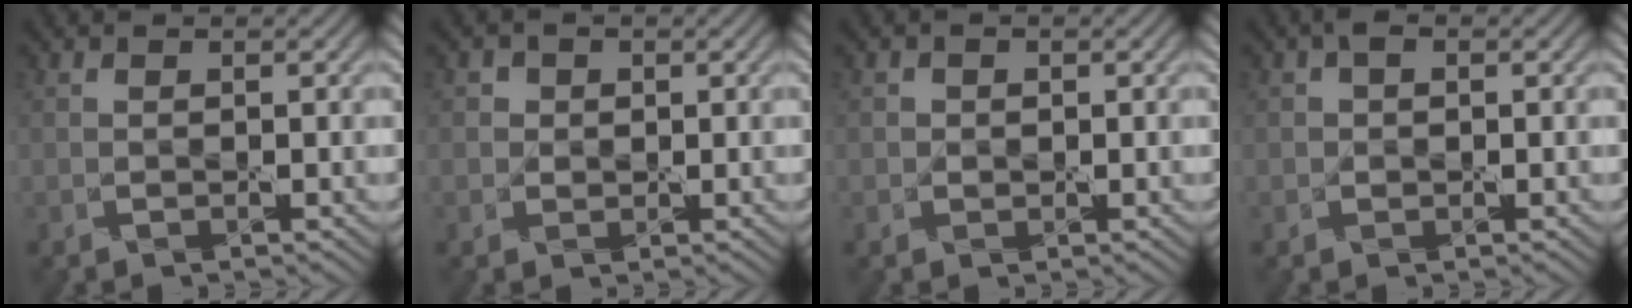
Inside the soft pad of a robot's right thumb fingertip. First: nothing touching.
{"total": 1.9, "force": [0.6, 1.8, 0.2], "torque": [-0.003, 0.001, 0.003]}
{"total": 1.0, "force": [0.1, 1.0, -0.1], "torque": [0.008, 0.002, 0.000]}
{"total": 1.3, "force": [0.4, 1.0, 0.6], "torque": [-0.010, 0.006, -0.001]}